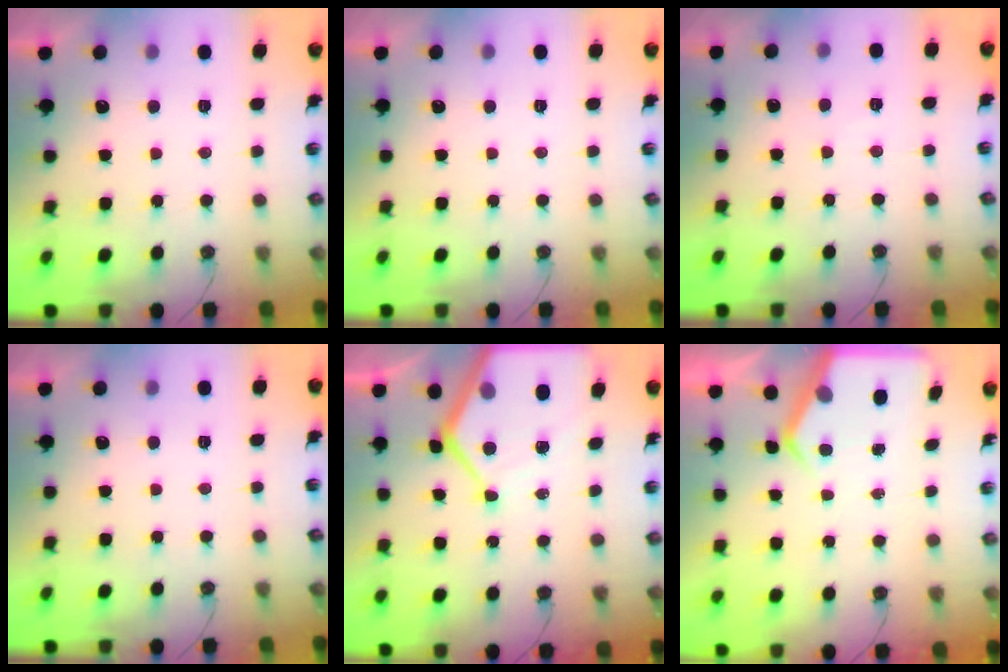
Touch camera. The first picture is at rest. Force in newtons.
{"total": 0.0}
{"total": 3.3, "press": 3.2, "slide": 0.6}
{"total": 0.0}
{"total": 13.0, "press": 12.9, "slide": 1.3}
{"total": 5.1, "press": 5.0, "slide": 0.3}